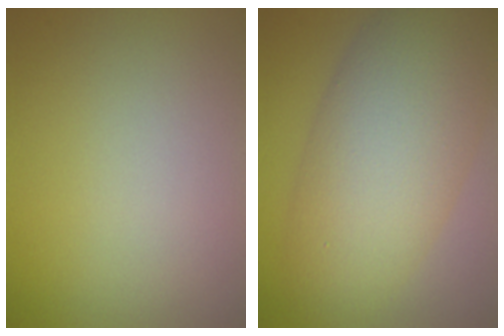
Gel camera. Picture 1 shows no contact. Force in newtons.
{"total": 9.5, "press": 9.5, "slide": 0.4}